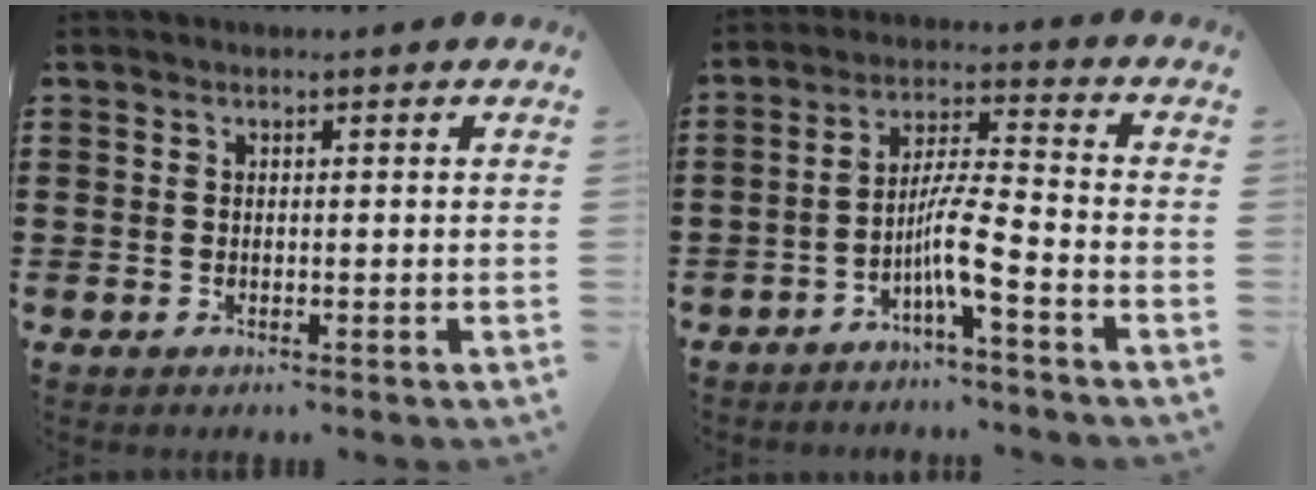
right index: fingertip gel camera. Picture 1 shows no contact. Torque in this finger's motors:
{"motor_torque": [0.16, -0.09, 0.42, 0.13]}